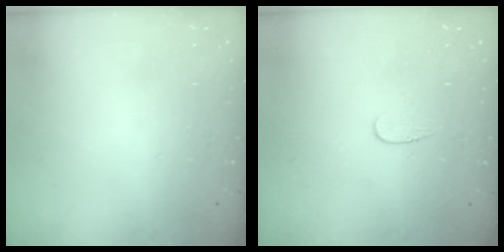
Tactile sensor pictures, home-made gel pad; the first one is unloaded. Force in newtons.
{"total": 3.8, "press": 3.8, "slide": 0.4}